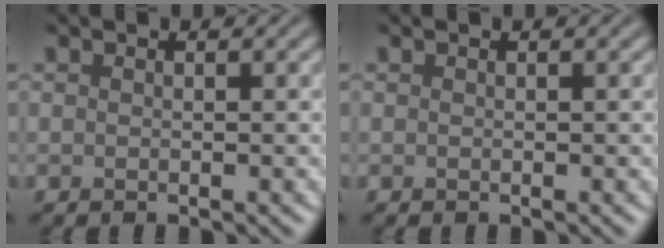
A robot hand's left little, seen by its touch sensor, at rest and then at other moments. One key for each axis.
{"total": 0.0}